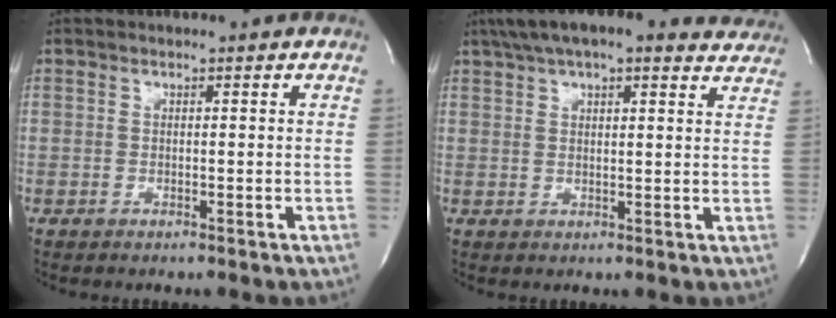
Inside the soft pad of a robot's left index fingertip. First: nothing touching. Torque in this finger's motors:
{"motor_torque": [1.22, -0.92, 0.52, 0.14]}